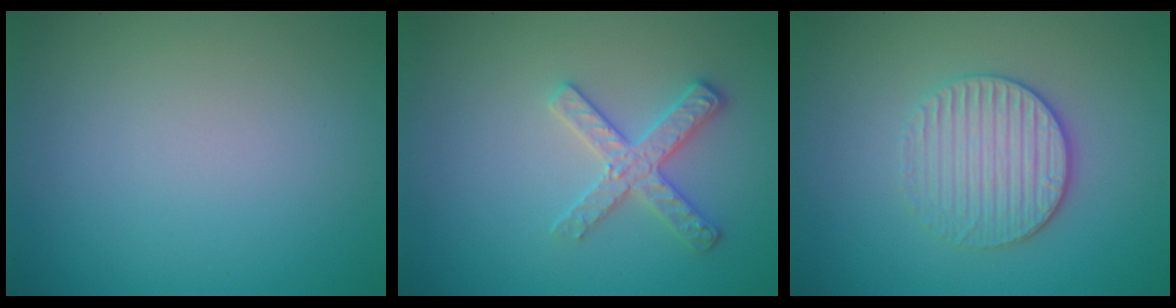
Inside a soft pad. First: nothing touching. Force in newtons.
{"total": 2.7, "press": 2.6, "slide": 0.5}
{"total": 3.6, "press": 3.2, "slide": 1.6}